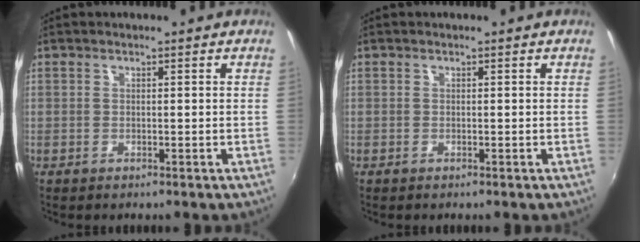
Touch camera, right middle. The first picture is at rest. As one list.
[{"total": 0.0}]